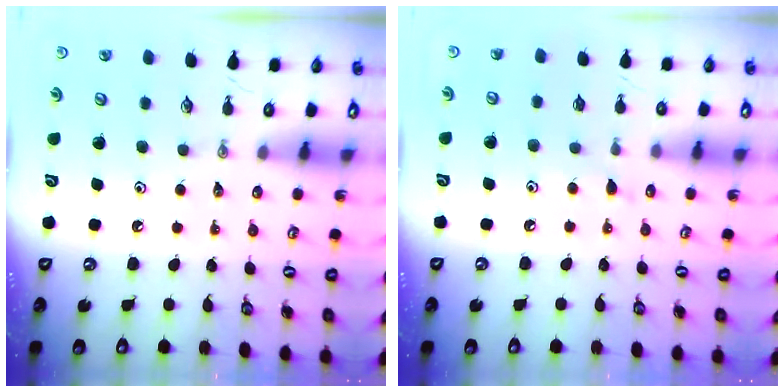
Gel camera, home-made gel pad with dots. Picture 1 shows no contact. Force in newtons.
{"total": 4.2, "press": 4.2, "slide": 0.4}